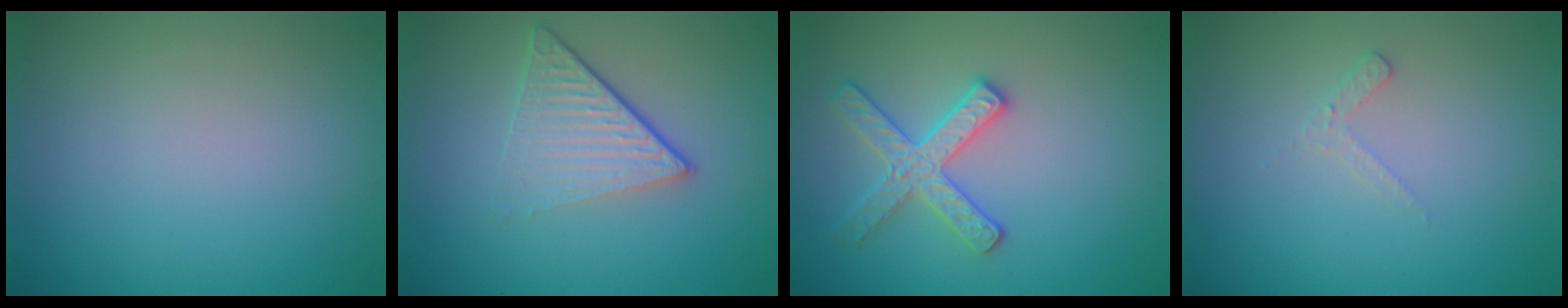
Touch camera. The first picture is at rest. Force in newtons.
{"total": 4.7, "press": 2.9, "slide": 3.7}
{"total": 2.9, "press": 2.9, "slide": 0.4}
{"total": 1.2, "press": 1.1, "slide": 0.3}